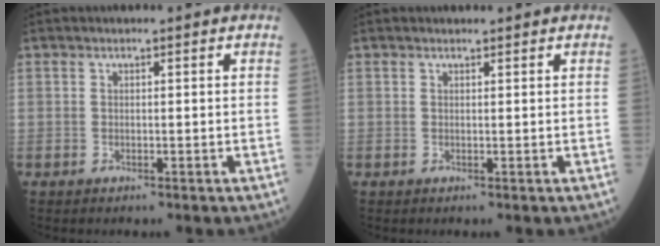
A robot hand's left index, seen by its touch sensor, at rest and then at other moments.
{"total": 0.9, "force": [0.9, 0.1, 0.1], "torque": [-0.007, 0.005, 0.015]}